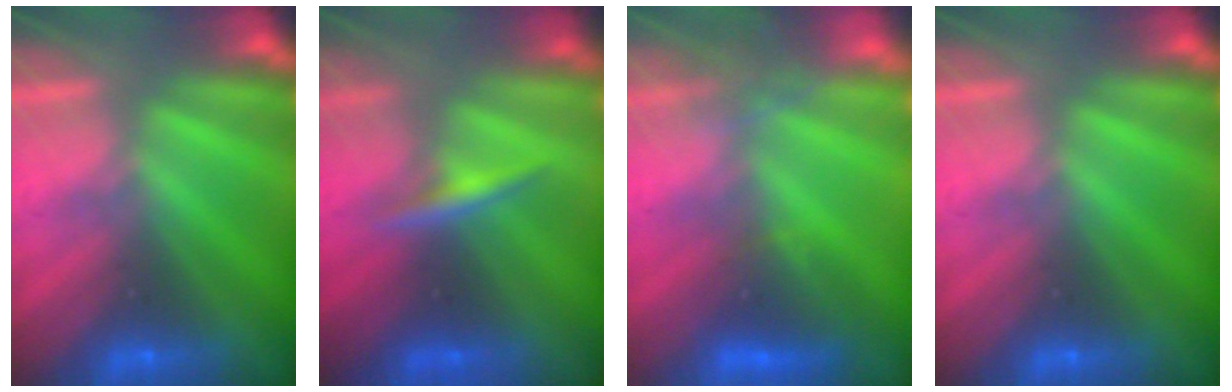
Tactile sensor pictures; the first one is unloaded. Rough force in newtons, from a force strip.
{"total": 2.6}
{"total": 4.8}
{"total": 0.0}